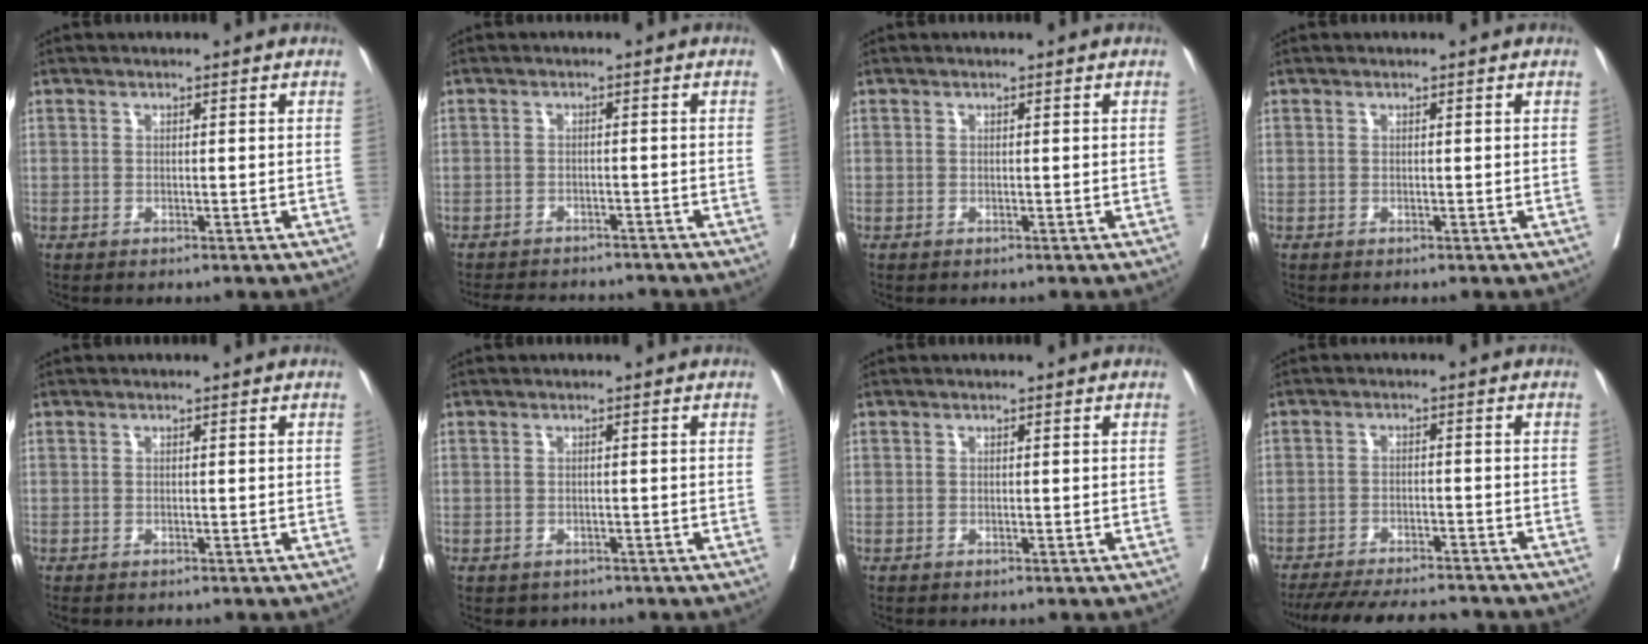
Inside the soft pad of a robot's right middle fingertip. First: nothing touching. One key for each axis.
{"total": 9.6, "fx": -8.9, "fy": 2.6, "fz": 2.4, "tx": -0.039, "ty": 0.004, "tz": -0.113}
{"total": 0.0}
{"total": 0.0}
{"total": 0.7, "fx": -0.6, "fy": 0.3, "fz": 0.2, "tx": -0.007, "ty": -0.002, "tz": -0.010}
{"total": 1.9, "fx": -1.4, "fy": 1.3, "fz": 0.2, "tx": -0.005, "ty": 0.001, "tz": -0.018}
{"total": 0.0}
{"total": 15.3, "fx": -13.9, "fy": 2.7, "fz": 5.8, "tx": -0.112, "ty": -0.014, "tz": -0.193}